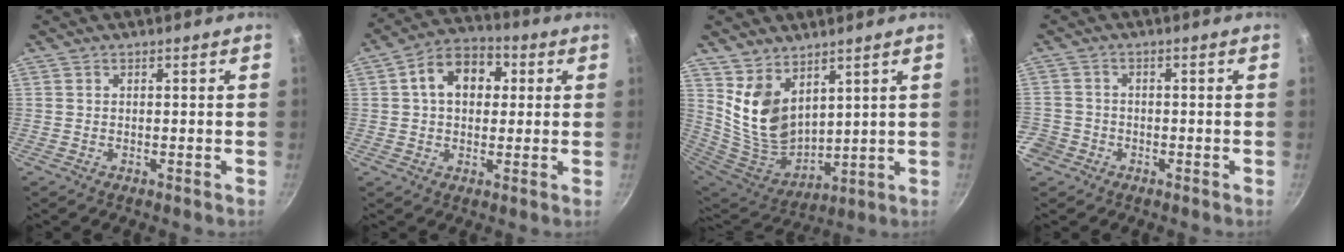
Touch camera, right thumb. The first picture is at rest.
{"total": 11.2, "force": [2.4, 7.9, 7.5], "torque": [-0.084, 0.020, 0.022]}
{"total": 12.9, "force": [6.8, 8.0, 7.5], "torque": [-0.120, -0.073, 0.151]}
{"total": 6.4, "force": [-2.8, 5.5, 1.9], "torque": [-0.042, 0.036, -0.048]}